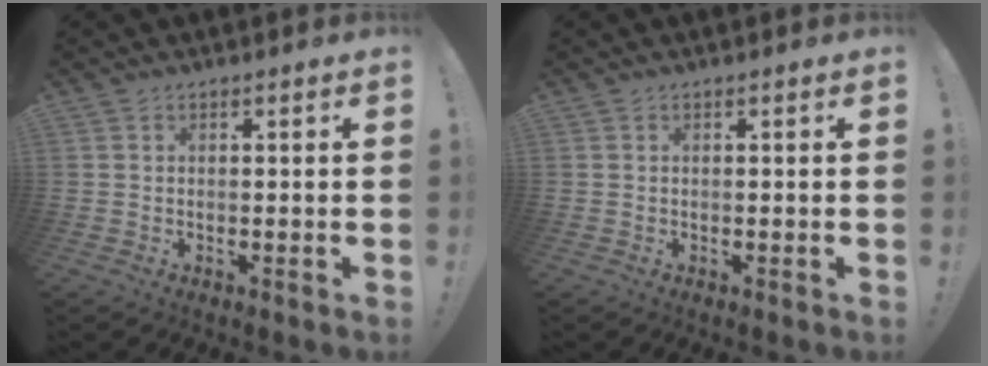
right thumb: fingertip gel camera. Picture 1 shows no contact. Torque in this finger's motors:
{"motor_torque": [-0.02, -0.02, 0.00, 0.00, 0.03]}